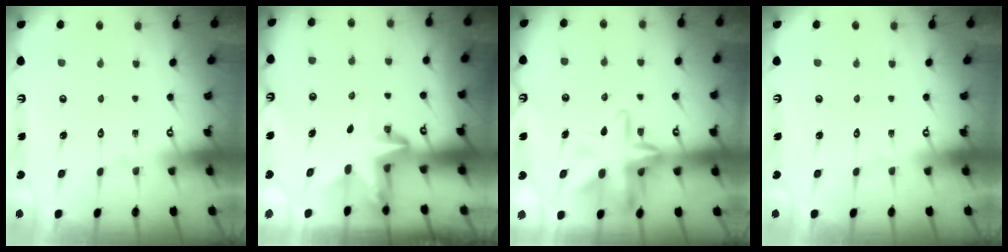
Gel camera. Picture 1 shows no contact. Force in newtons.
{"total": 3.4, "press": 3.4, "slide": 0.1}
{"total": 14.3, "press": 14.2, "slide": 1.6}
{"total": 0.0}